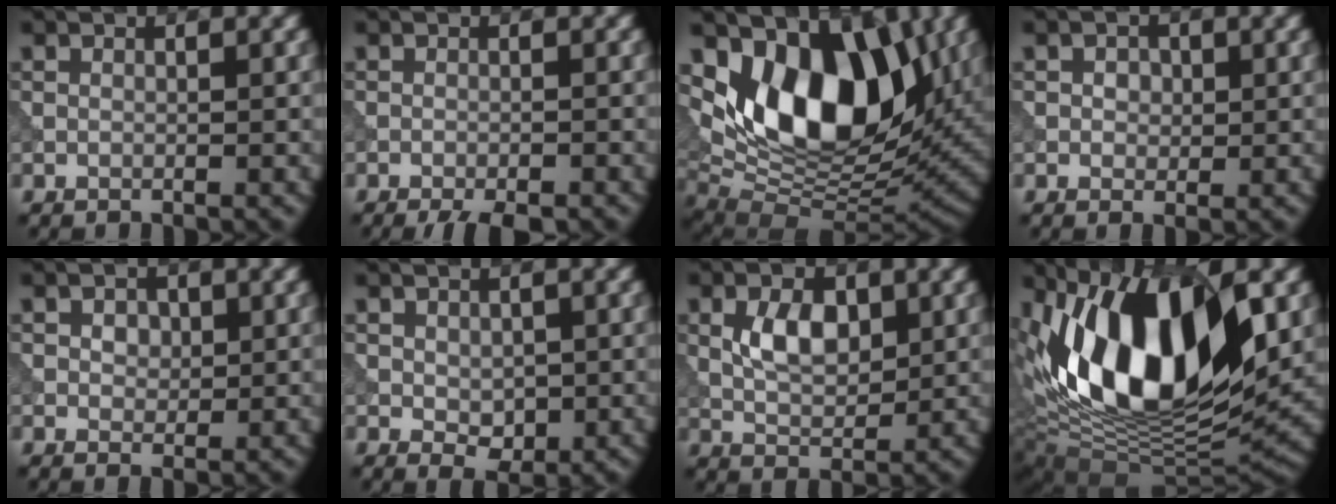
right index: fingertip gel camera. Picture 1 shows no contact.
{"total": 2.3, "force": [-1.9, 0.5, 1.3], "torque": [-0.017, 0.000, -0.031]}
{"total": 11.9, "force": [3.5, 6.9, 9.0], "torque": [-0.133, -0.013, 0.061]}
{"total": 1.7, "force": [0.3, 1.2, 1.2], "torque": [-0.019, 0.001, 0.001]}
{"total": 2.2, "force": [0.7, 1.5, 1.4], "torque": [-0.025, 0.001, 0.004]}
{"total": 2.4, "force": [-0.1, 1.7, 1.8], "torque": [-0.028, -0.009, 0.002]}
{"total": 4.0, "force": [0.7, 2.4, 3.1], "torque": [-0.061, -0.001, 0.013]}
{"total": 14.1, "force": [3.6, 6.9, 11.8], "torque": [-0.208, 0.002, 0.053]}